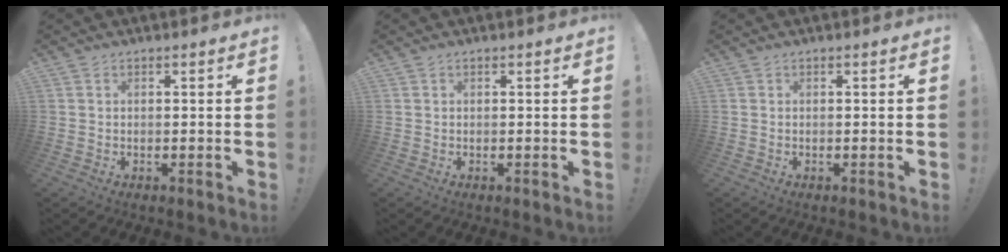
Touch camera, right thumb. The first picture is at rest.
{"total": 0.0}
{"total": 0.0}